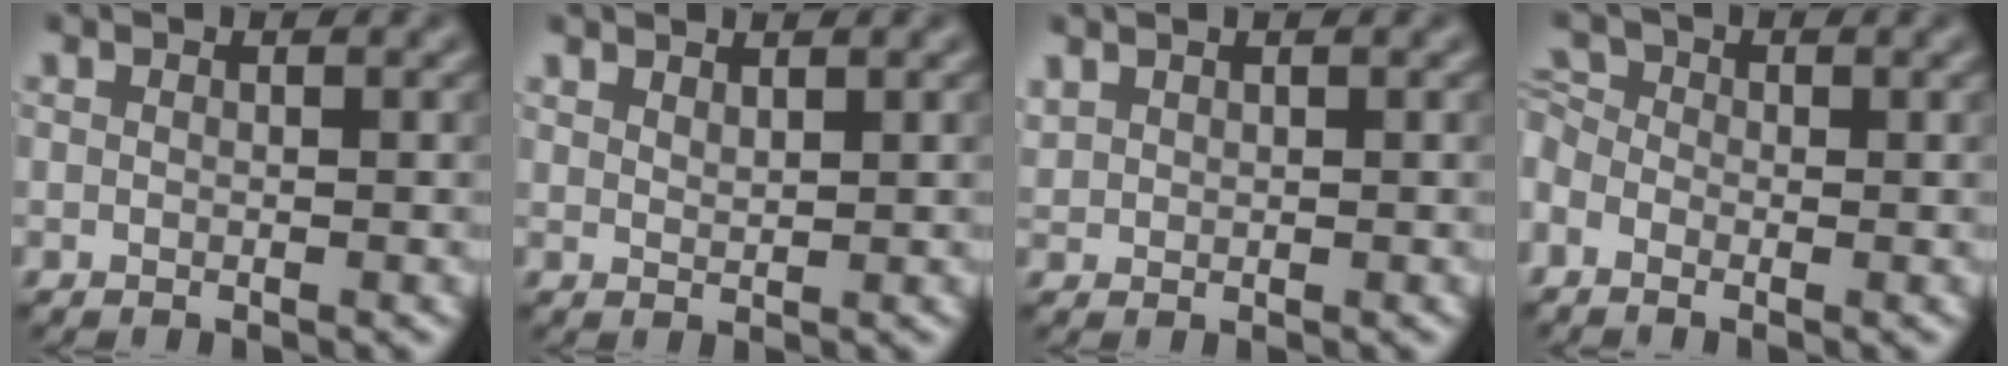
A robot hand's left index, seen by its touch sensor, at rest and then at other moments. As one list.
[{"total": 1.0, "force": [1.0, 0.1, 0.2], "torque": [-0.003, 0.004, 0.018]}, {"total": 0.7, "force": [0.7, 0.3, 0.1], "torque": [-0.010, 0.006, 0.022]}, {"total": 2.5, "force": [-1.0, 2.0, 1.2], "torque": [-0.030, 0.012, -0.022]}]